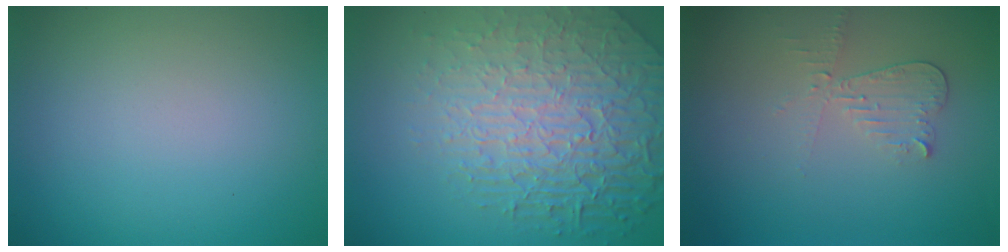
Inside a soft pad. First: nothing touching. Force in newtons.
{"total": 8.7, "press": 6.0, "slide": 6.3}
{"total": 2.1, "press": 2.1, "slide": 0.4}